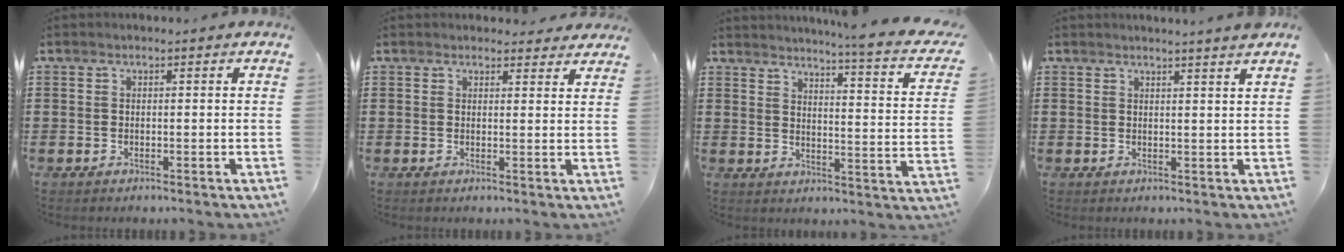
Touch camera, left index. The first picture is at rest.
{"total": 2.0, "force": [1.8, 0.6, 0.3], "torque": [-0.002, 0.000, 0.034]}
{"total": 4.6, "force": [3.9, -0.9, 2.3], "torque": [-0.049, -0.042, 0.053]}
{"total": 2.3, "force": [2.1, -0.6, 0.8], "torque": [-0.020, -0.004, 0.039]}